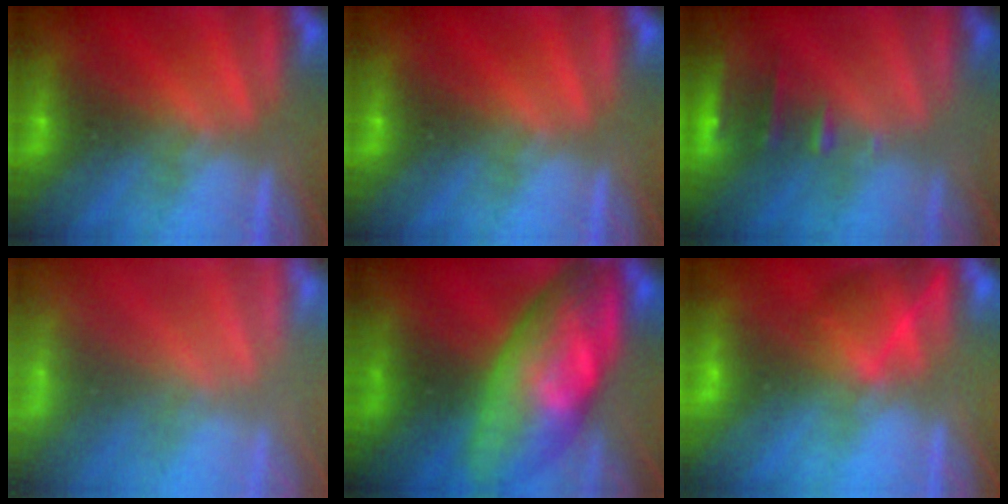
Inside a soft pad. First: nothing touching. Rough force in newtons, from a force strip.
{"total": 0.0}
{"total": 2.4}
{"total": 7.8}
{"total": 9.1}
{"total": 2.9}